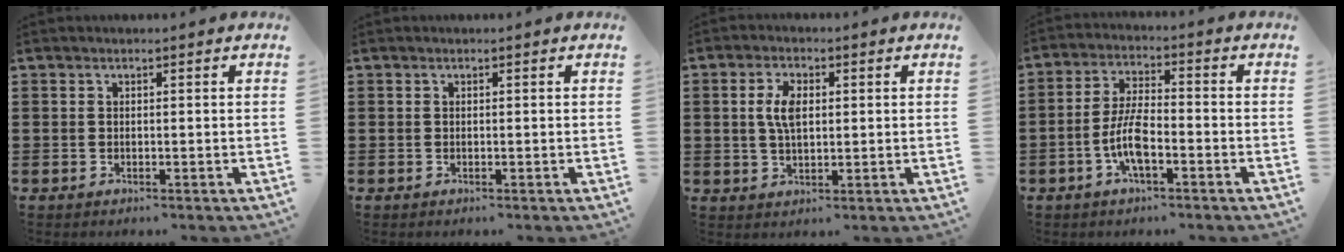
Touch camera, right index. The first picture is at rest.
{"total": 0.0}
{"total": 5.0, "force": [0.8, 2.4, 4.3], "torque": [-0.088, 0.012, 0.011]}
{"total": 6.9, "force": [-2.3, 2.2, 6.1], "torque": [-0.138, -0.007, -0.049]}